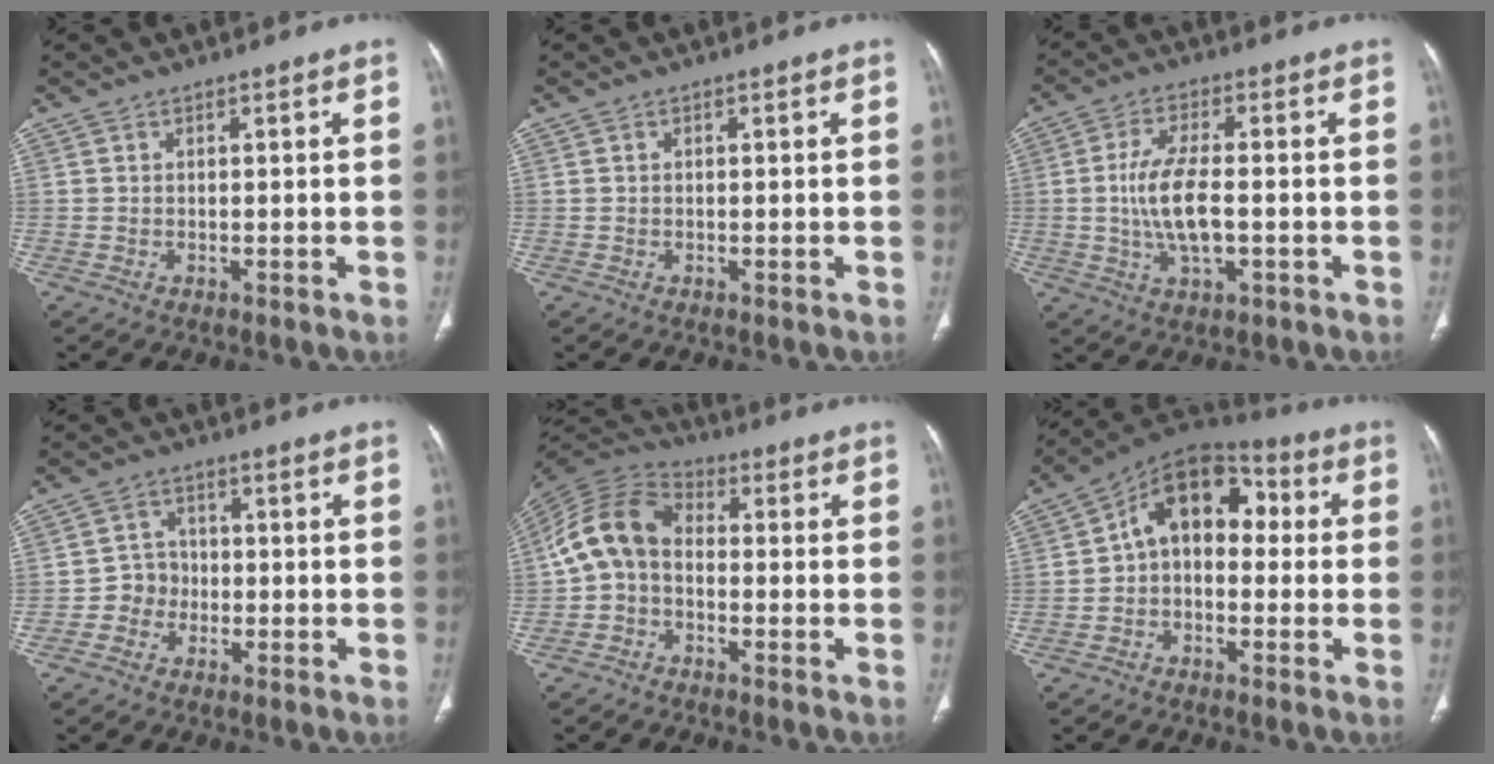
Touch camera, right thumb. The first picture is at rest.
{"total": 0.0}
{"total": 9.2, "force": [-0.9, 3.8, 8.4], "torque": [-0.173, 0.005, -0.015]}
{"total": 4.0, "force": [-1.4, 3.6, 0.9], "torque": [0.012, 0.015, -0.035]}
{"total": 10.0, "force": [-1.1, 7.2, 6.8], "torque": [-0.128, 0.030, -0.038]}
{"total": 12.4, "force": [0.6, 8.6, 9.0], "torque": [-0.098, 0.045, -0.010]}